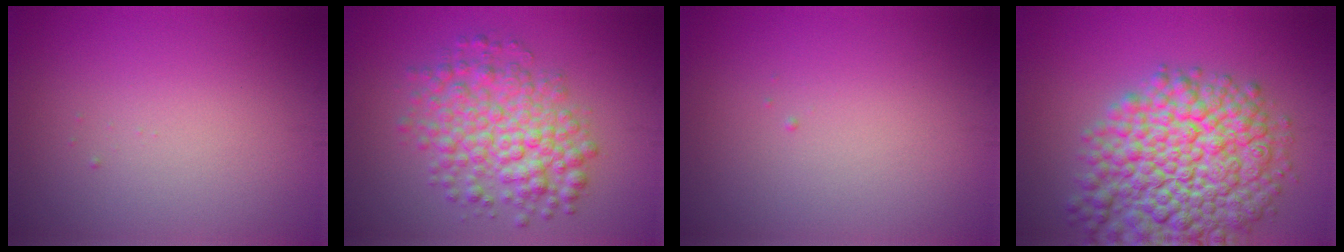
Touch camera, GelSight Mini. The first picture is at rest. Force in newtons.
{"total": 6.2, "press": 6.2, "slide": 0.1}
{"total": 0.0}
{"total": 11.9, "press": 11.9, "slide": 0.5}